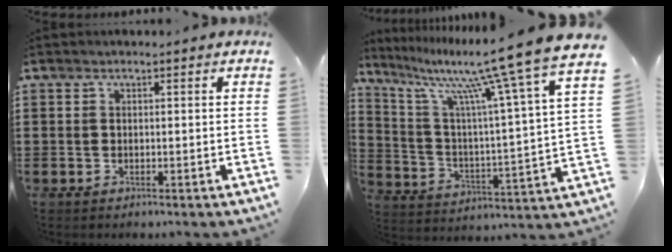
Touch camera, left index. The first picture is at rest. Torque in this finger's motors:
{"motor_torque": [0.71, -0.08, 1.00, 0.21]}